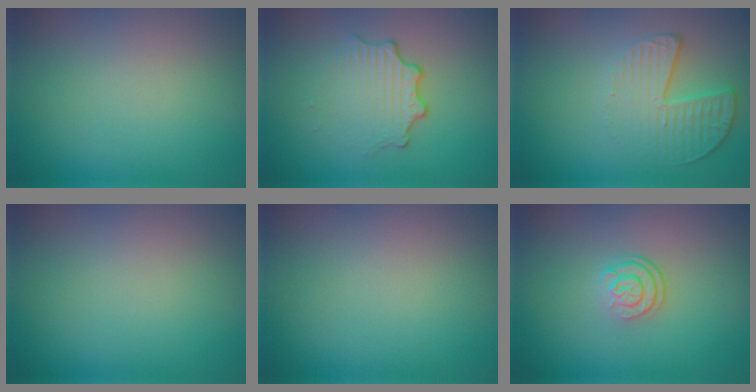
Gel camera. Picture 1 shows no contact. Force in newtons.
{"total": 3.4, "press": 2.6, "slide": 2.3}
{"total": 3.3, "press": 3.0, "slide": 1.5}
{"total": 0.0}
{"total": 0.0}
{"total": 2.3, "press": 1.7, "slide": 1.7}